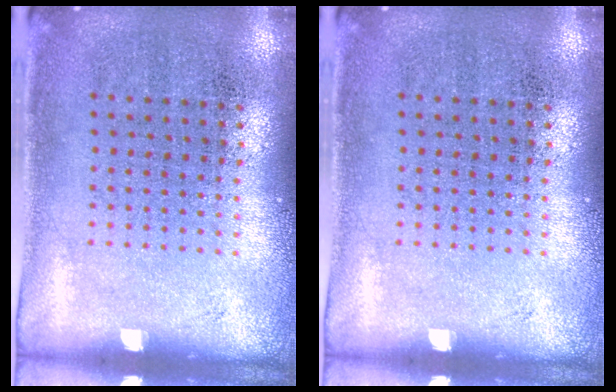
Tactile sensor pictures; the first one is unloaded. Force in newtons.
{"total": 0.0}